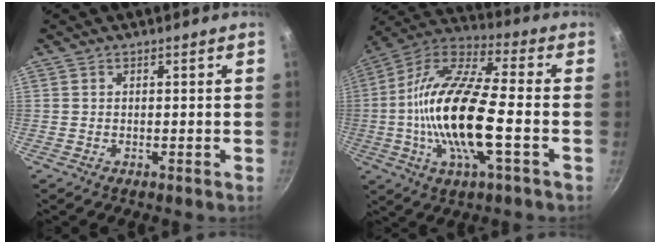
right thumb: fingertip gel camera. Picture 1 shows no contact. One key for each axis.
{"total": 20.6, "fx": -3.1, "fy": 6.6, "fz": 19.2, "tx": -0.375, "ty": 0.029, "tz": -0.077}